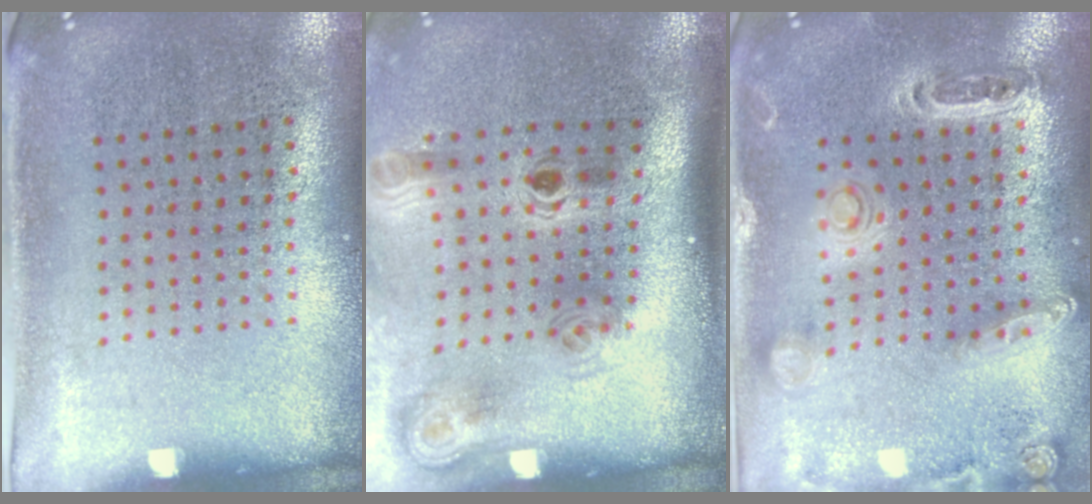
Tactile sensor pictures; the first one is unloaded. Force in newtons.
{"total": 2.1, "press": 1.4, "slide": 1.5}
{"total": 1.2, "press": 1.2, "slide": 0.3}